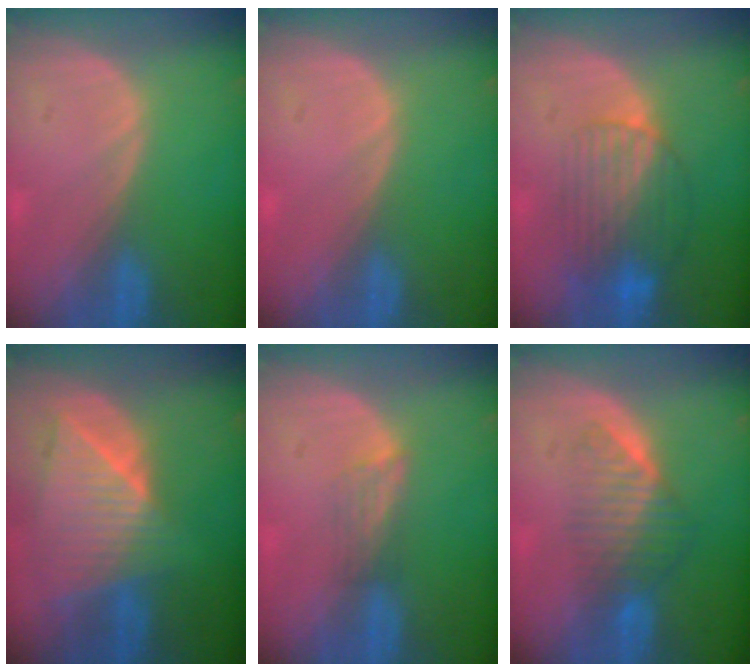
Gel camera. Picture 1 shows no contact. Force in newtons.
{"total": 0.6, "press": 0.1, "slide": 0.6}
{"total": 8.2, "press": 7.4, "slide": 3.5}
{"total": 9.1, "press": 8.0, "slide": 4.3}
{"total": 2.4, "press": 1.9, "slide": 1.5}
{"total": 6.6, "press": 5.6, "slide": 3.5}